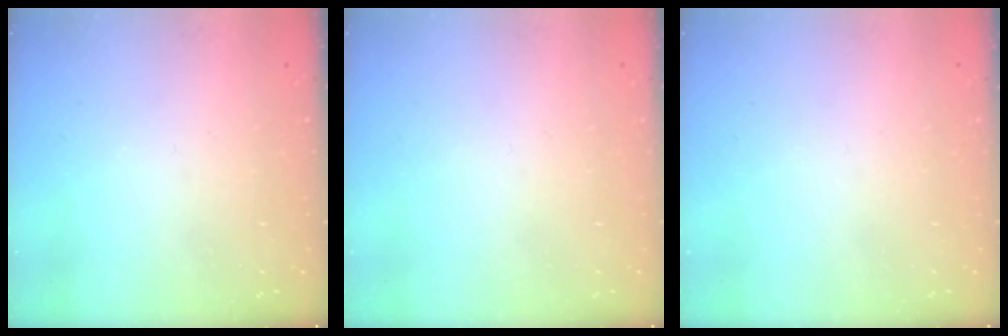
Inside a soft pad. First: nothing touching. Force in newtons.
{"total": 1.9, "press": 1.9, "slide": 0.2}
{"total": 1.8, "press": 1.7, "slide": 0.1}